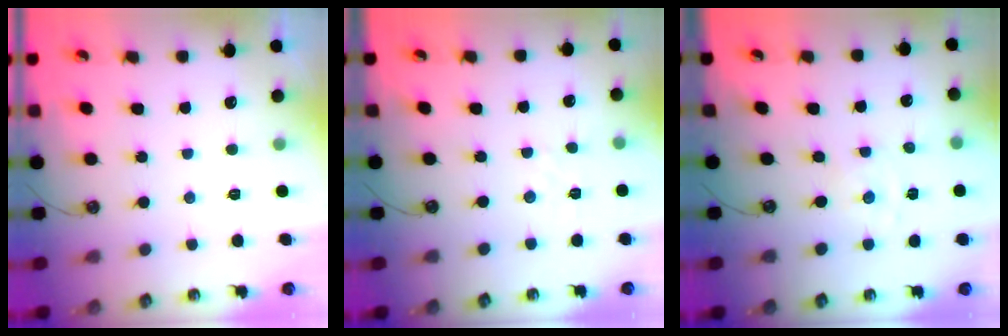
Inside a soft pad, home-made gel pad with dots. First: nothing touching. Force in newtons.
{"total": 2.4, "press": 2.4, "slide": 0.4}
{"total": 0.0}